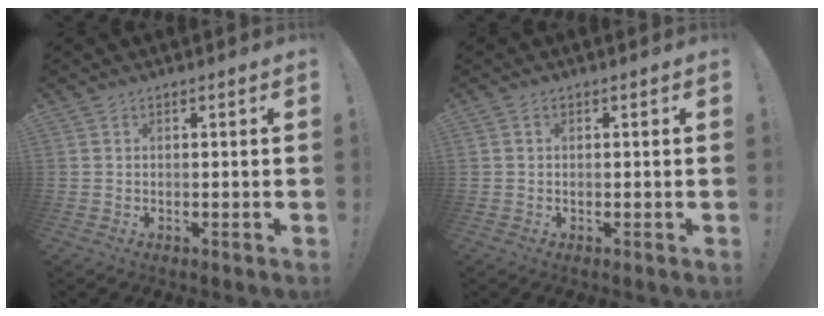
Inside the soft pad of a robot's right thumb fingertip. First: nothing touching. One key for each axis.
{"total": 0.6, "fx": 0.0, "fy": 0.5, "fz": 0.4, "tx": -0.015, "ty": 0.005, "tz": 0.001}